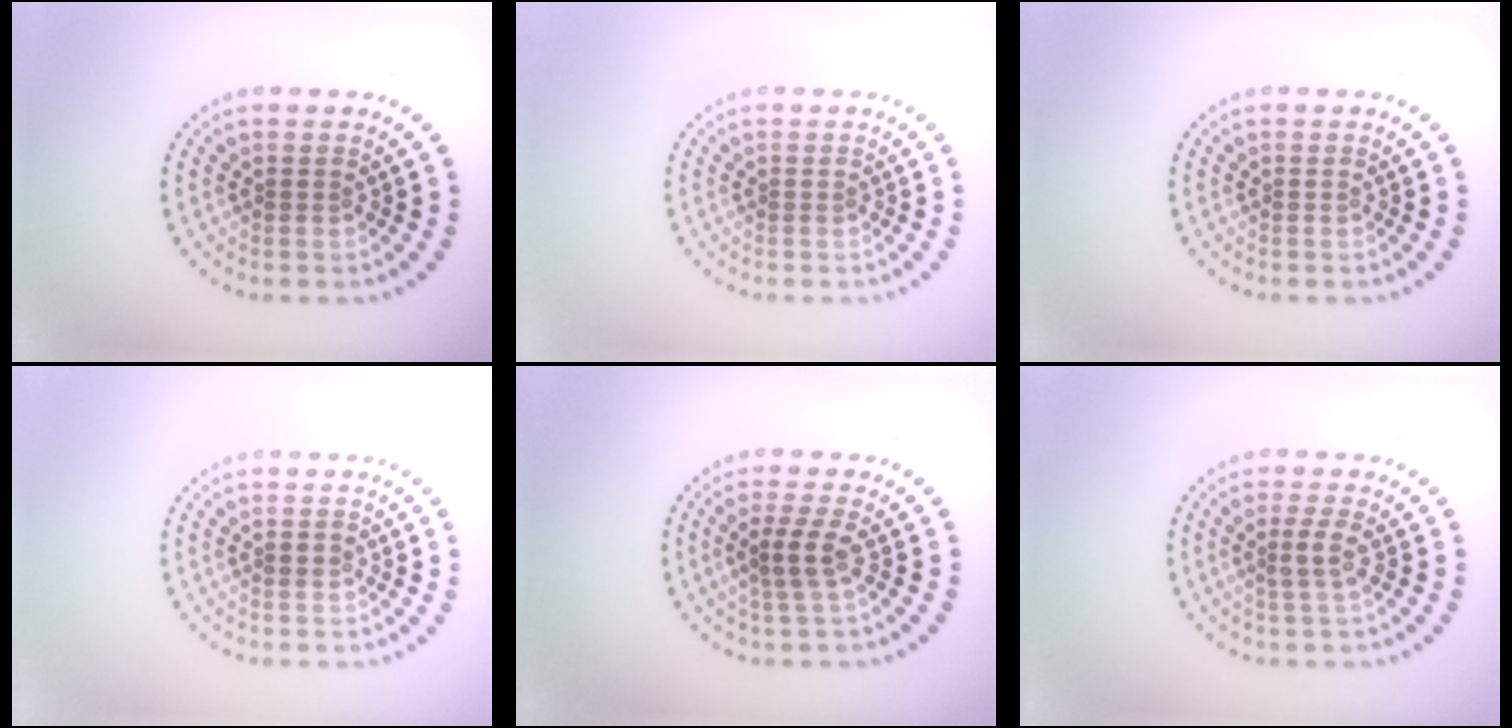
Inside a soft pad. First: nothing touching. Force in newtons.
{"total": 0.0}
{"total": 0.0}
{"total": 1.1, "press": 1.1, "slide": 0.2}
{"total": 2.2, "press": 1.9, "slide": 1.2}
{"total": 1.7, "press": 1.5, "slide": 0.9}